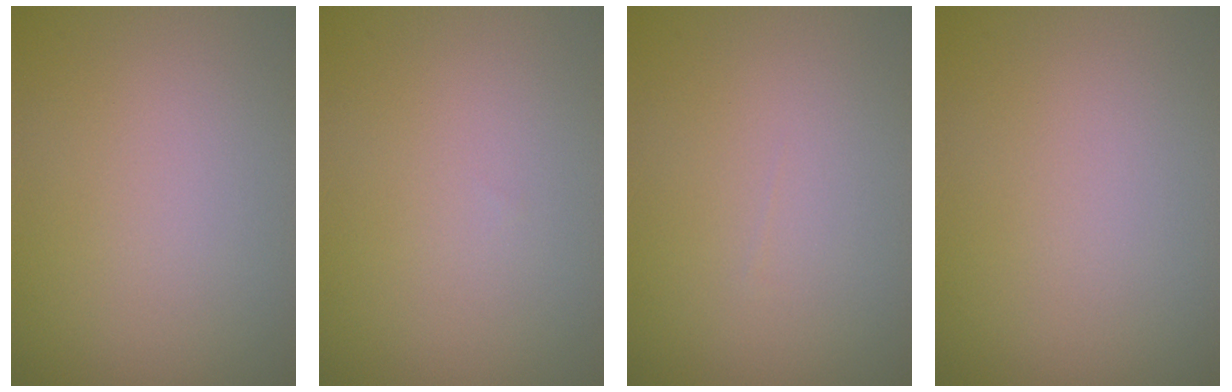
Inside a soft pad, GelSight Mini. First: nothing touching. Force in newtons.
{"total": 0.0}
{"total": 0.0}
{"total": 0.0}